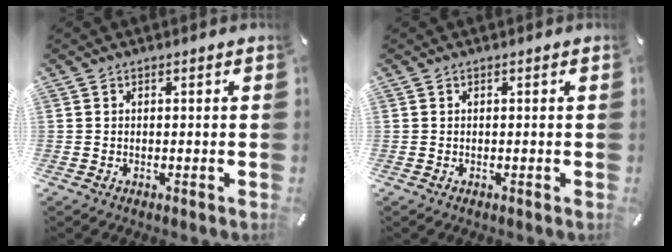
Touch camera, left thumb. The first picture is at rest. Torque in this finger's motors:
{"motor_torque": [0.00, 0.00, 0.15, 0.15, 0.00]}